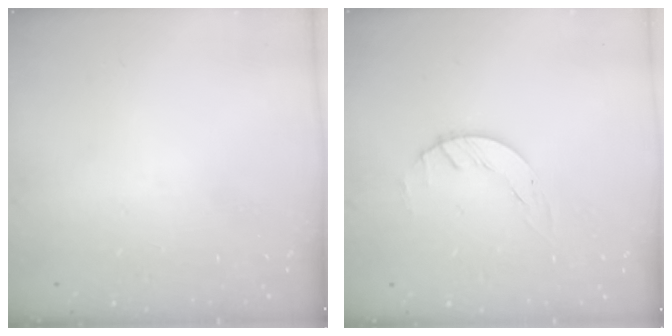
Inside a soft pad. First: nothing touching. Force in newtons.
{"total": 1.5, "press": 1.5, "slide": 0.2}